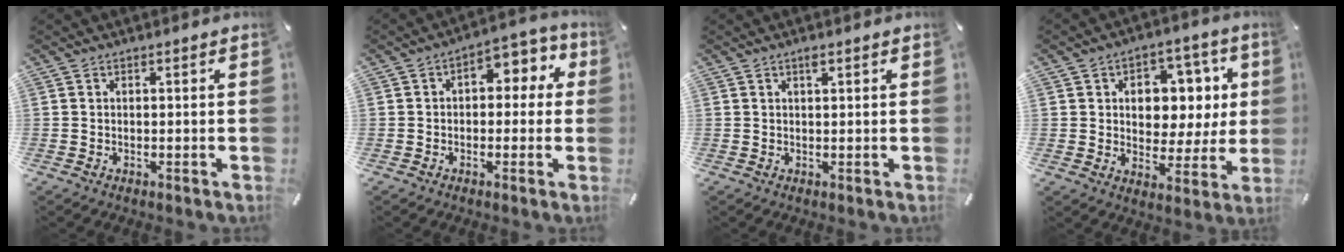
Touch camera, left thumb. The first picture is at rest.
{"total": 6.1, "force": [0.8, 4.4, 4.2], "torque": [-0.051, 0.002, 0.004]}
{"total": 1.2, "force": [0.6, 0.3, 1.0], "torque": [-0.020, 0.001, 0.010]}
{"total": 9.9, "force": [2.3, 8.3, 4.8], "torque": [-0.062, -0.015, 0.042]}